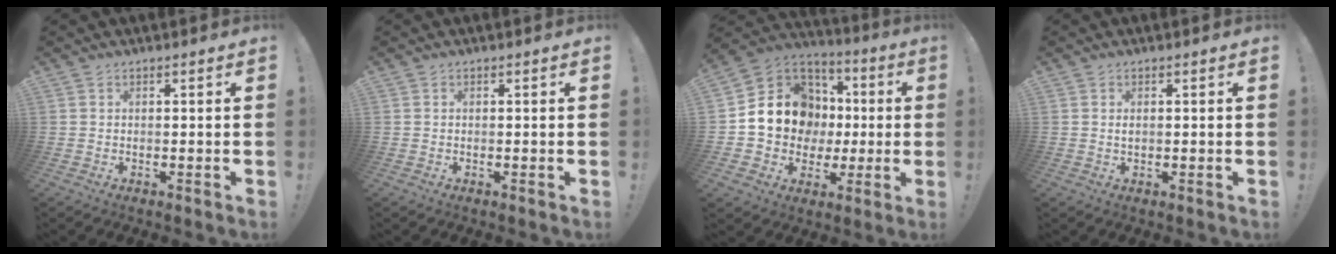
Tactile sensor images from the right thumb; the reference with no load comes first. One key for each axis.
{"total": 0.0}
{"total": 16.7, "fx": 1.7, "fy": 14.6, "fz": 8.0, "tx": -0.115, "ty": 0.001, "tz": 0.057}
{"total": 0.7, "fx": 0.1, "fy": 0.4, "fz": 0.5, "tx": -0.013, "ty": 0.004, "tz": 0.003}